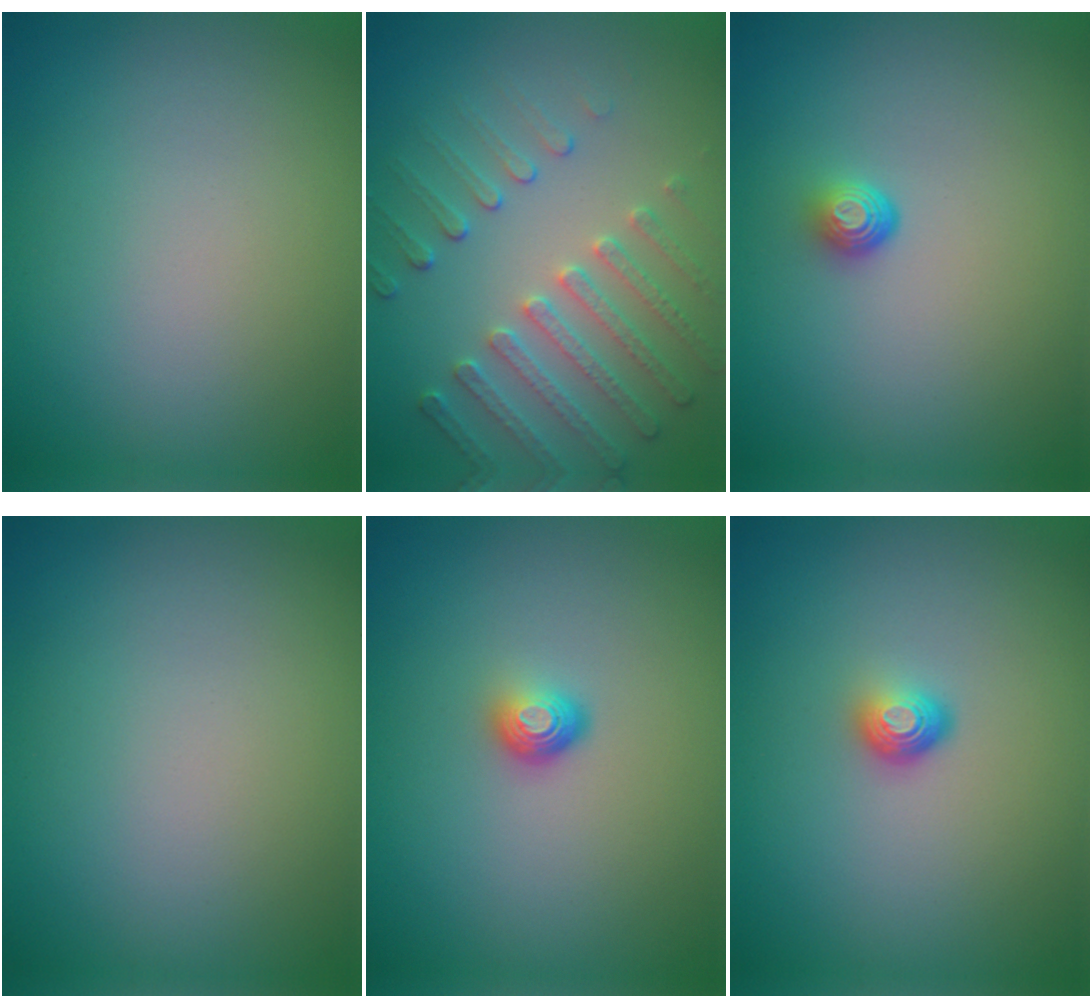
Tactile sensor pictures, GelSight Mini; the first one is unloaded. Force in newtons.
{"total": 4.0, "press": 3.7, "slide": 1.6}
{"total": 1.5, "press": 1.0, "slide": 1.2}
{"total": 0.0}
{"total": 1.7, "press": 1.1, "slide": 1.3}
{"total": 1.7, "press": 1.1, "slide": 1.3}